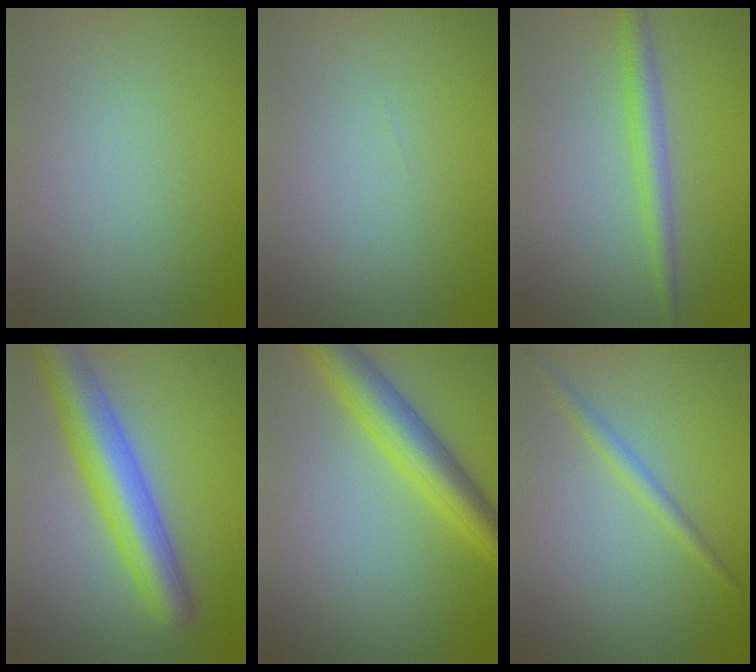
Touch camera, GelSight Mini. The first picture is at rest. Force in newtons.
{"total": 0.0}
{"total": 2.5, "press": 2.5, "slide": 0.1}
{"total": 7.1, "press": 7.1, "slide": 0.1}
{"total": 5.5, "press": 5.5, "slide": 0.1}
{"total": 1.5, "press": 1.5, "slide": 0.1}